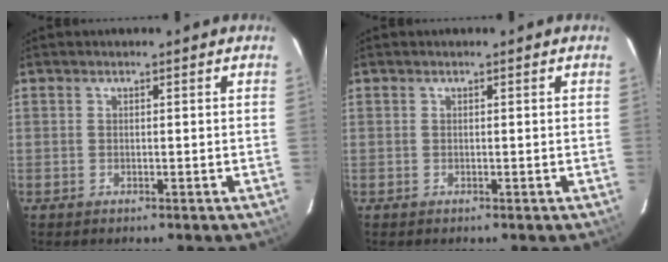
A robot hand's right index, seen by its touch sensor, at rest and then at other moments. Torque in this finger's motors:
{"motor_torque": [0.00, 0.00, 0.00, 0.00]}